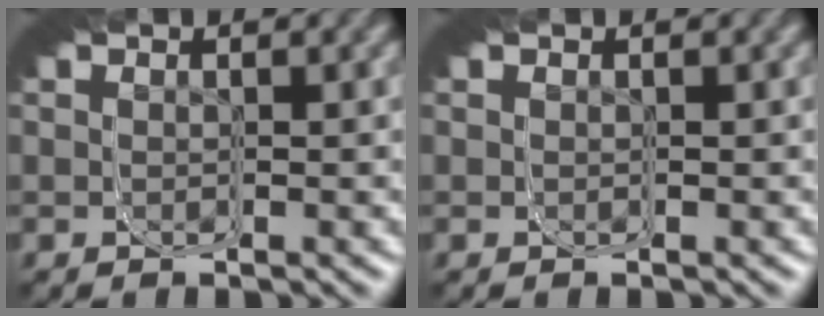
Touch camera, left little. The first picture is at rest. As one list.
[{"total": 0.0}]